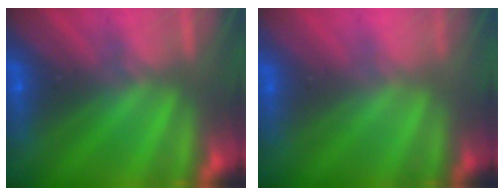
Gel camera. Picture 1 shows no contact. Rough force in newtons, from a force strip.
{"total": 2.4}